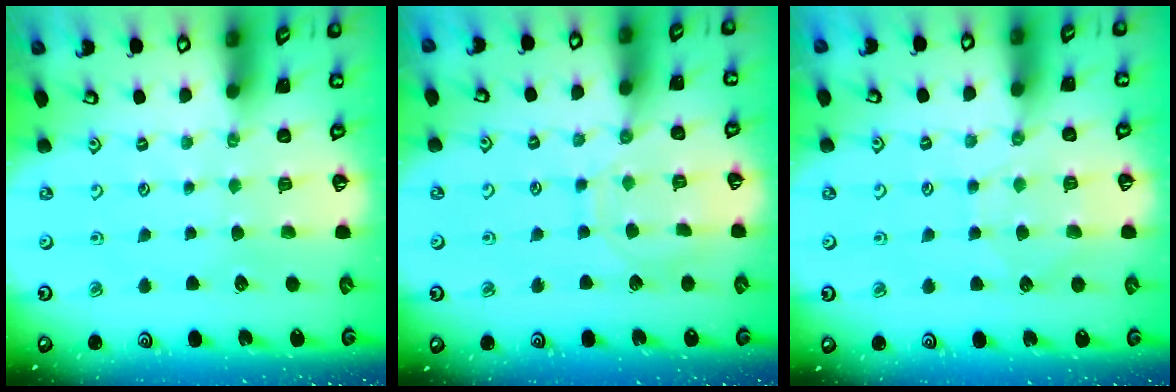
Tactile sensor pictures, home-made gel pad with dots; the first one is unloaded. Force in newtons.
{"total": 9.3, "press": 9.2, "slide": 0.8}
{"total": 5.4, "press": 5.4, "slide": 0.7}